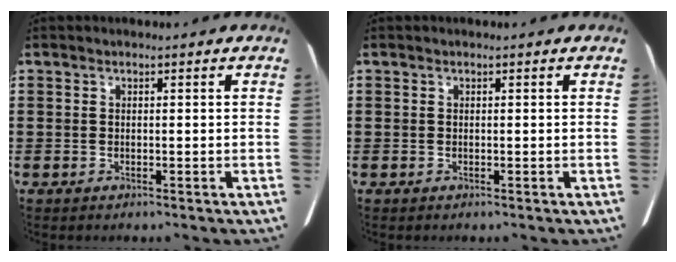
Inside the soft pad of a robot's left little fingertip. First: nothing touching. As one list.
[{"total": 0.0}]